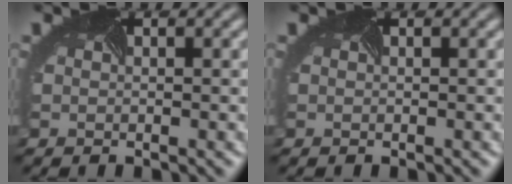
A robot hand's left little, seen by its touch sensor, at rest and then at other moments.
{"total": 0.0}